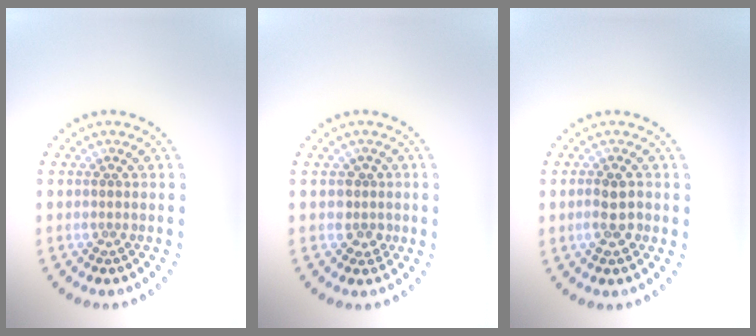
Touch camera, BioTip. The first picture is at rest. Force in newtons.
{"total": 1.7, "press": 1.3, "slide": 1.2}
{"total": 2.4, "press": 2.3, "slide": 0.7}